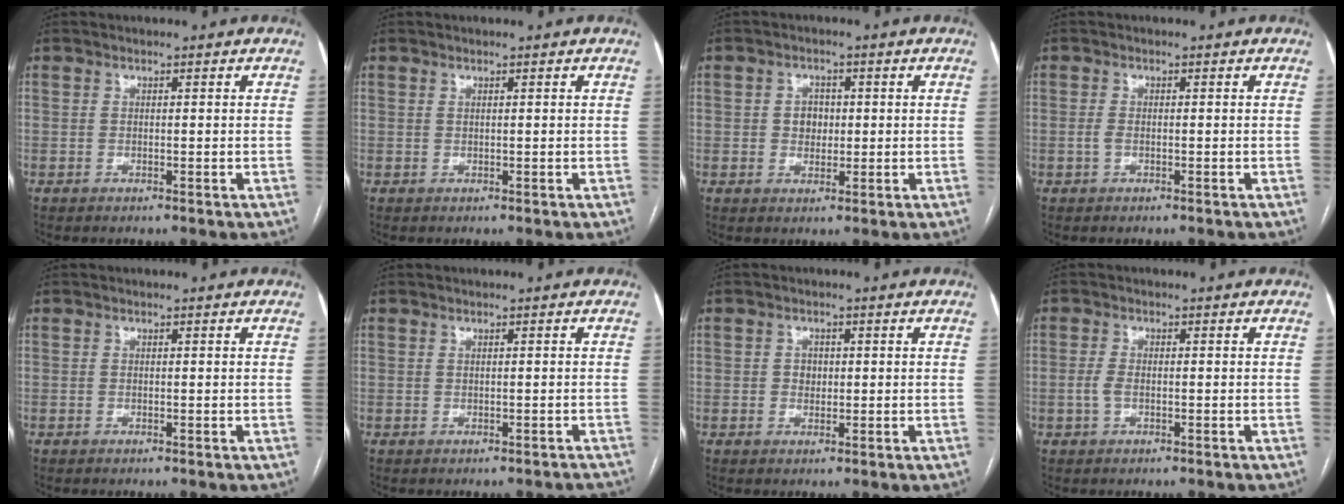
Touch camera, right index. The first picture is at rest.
{"total": 0.0}
{"total": 3.1, "force": [0.2, 2.5, 1.8], "torque": [-0.026, 0.008, 0.006]}
{"total": 1.1, "force": [-0.5, 0.4, 0.8], "torque": [-0.020, 0.001, -0.010]}
{"total": 0.0}
{"total": 1.3, "force": [-1.1, 0.4, 0.5], "torque": [0.002, 0.006, -0.013]}
{"total": 1.7, "force": [0.1, 1.5, 0.9], "torque": [-0.014, 0.002, 0.003]}
{"total": 1.9, "force": [-0.6, 0.8, 1.6], "torque": [-0.039, 0.001, -0.011]}